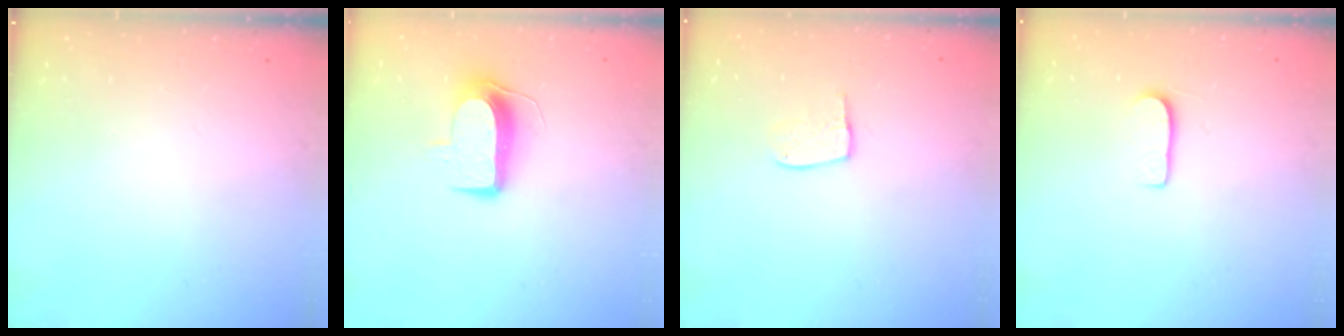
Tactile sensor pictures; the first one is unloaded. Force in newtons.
{"total": 9.5, "press": 9.5, "slide": 0.3}
{"total": 7.5, "press": 7.5, "slide": 0.4}
{"total": 5.9, "press": 5.9, "slide": 0.5}